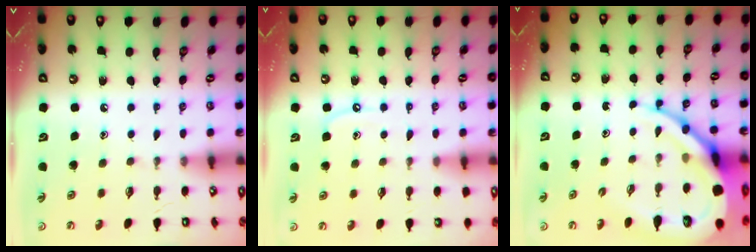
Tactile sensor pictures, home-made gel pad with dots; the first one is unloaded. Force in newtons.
{"total": 6.6, "press": 6.5, "slide": 0.6}
{"total": 15.0, "press": 14.9, "slide": 1.5}